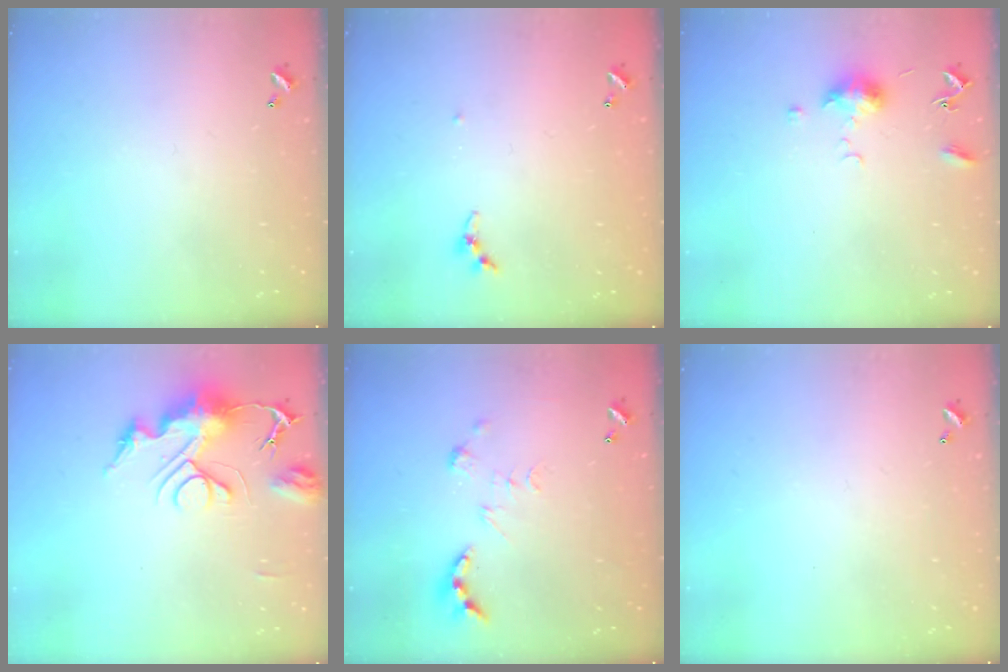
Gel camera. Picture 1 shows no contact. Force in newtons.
{"total": 3.8, "press": 3.8, "slide": 0.3}
{"total": 6.0, "press": 5.9, "slide": 0.7}
{"total": 11.9, "press": 11.9, "slide": 1.3}
{"total": 4.9, "press": 4.8, "slide": 0.8}
{"total": 0.0}